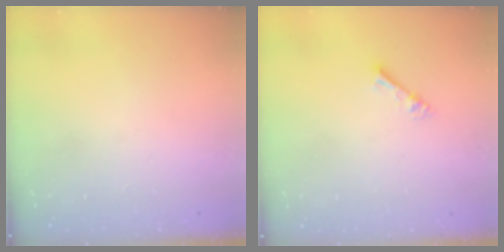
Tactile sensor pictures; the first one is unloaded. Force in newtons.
{"total": 2.3, "press": 2.3, "slide": 0.3}